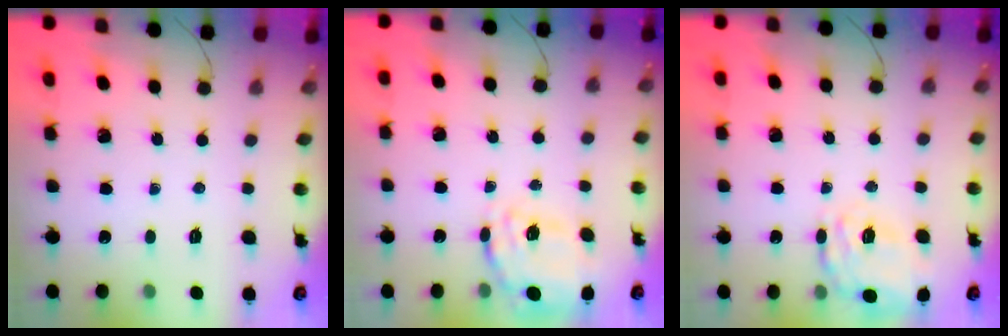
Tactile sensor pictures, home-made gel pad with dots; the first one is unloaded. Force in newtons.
{"total": 17.1, "press": 16.8, "slide": 3.4}
{"total": 18.7, "press": 18.5, "slide": 2.6}